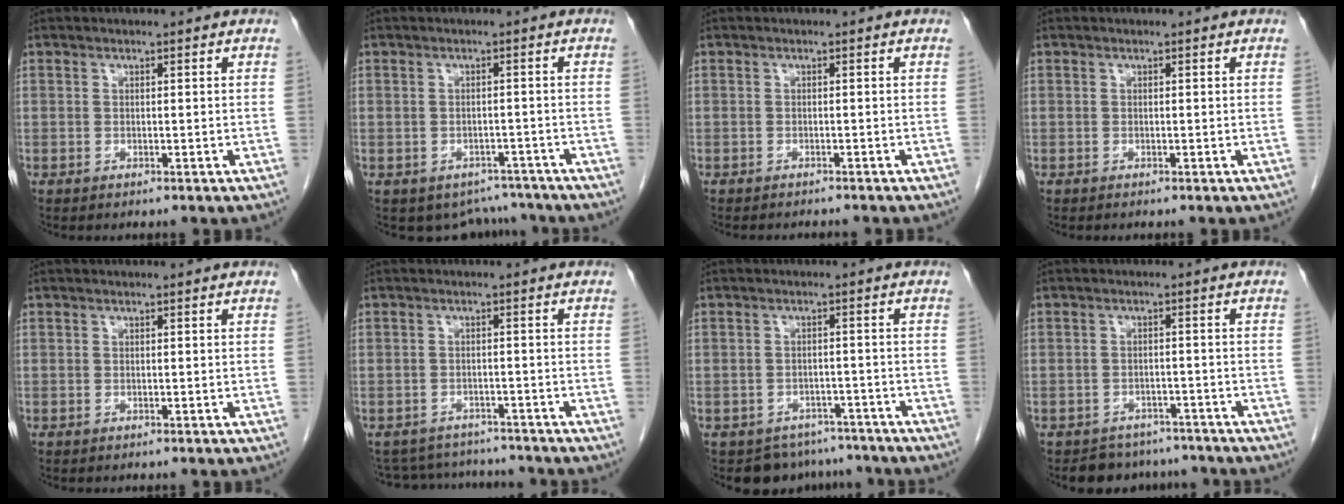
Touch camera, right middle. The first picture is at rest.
{"total": 5.4, "force": [-4.6, 2.7, 0.0], "torque": [0.014, 0.012, -0.056]}
{"total": 3.4, "force": [-3.2, 0.3, 1.1], "torque": [-0.016, -0.007, -0.039]}
{"total": 0.0}
{"total": 0.0}
{"total": 8.5, "force": [-8.1, 2.3, 1.1], "torque": [-0.023, 0.010, -0.106]}
{"total": 8.3, "force": [-6.4, 5.2, 1.1], "torque": [-0.012, 0.008, -0.076]}
{"total": 6.1, "force": [-5.4, 2.8, -0.1], "torque": [0.009, 0.011, -0.069]}